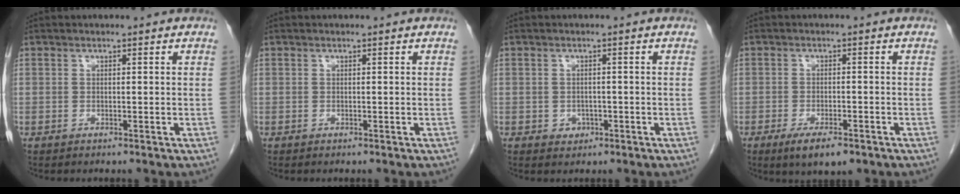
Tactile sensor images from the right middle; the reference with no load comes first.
{"total": 0.0}
{"total": 1.7, "force": [-0.6, 1.5, 0.6], "torque": [-0.008, 0.005, -0.001]}
{"total": 5.3, "force": [-3.3, 1.5, 3.9], "torque": [-0.065, -0.008, -0.045]}